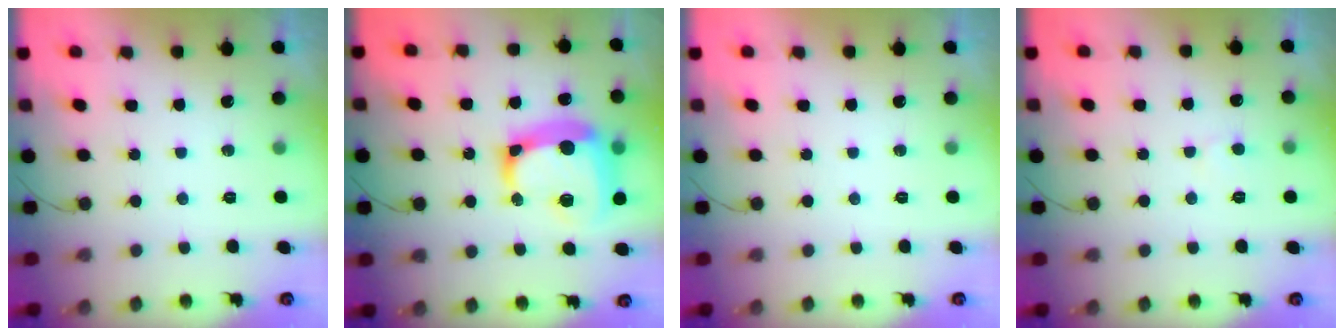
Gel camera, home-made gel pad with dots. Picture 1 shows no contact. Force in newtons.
{"total": 19.0, "press": 18.8, "slide": 2.2}
{"total": 0.0}
{"total": 3.7, "press": 3.7, "slide": 0.3}